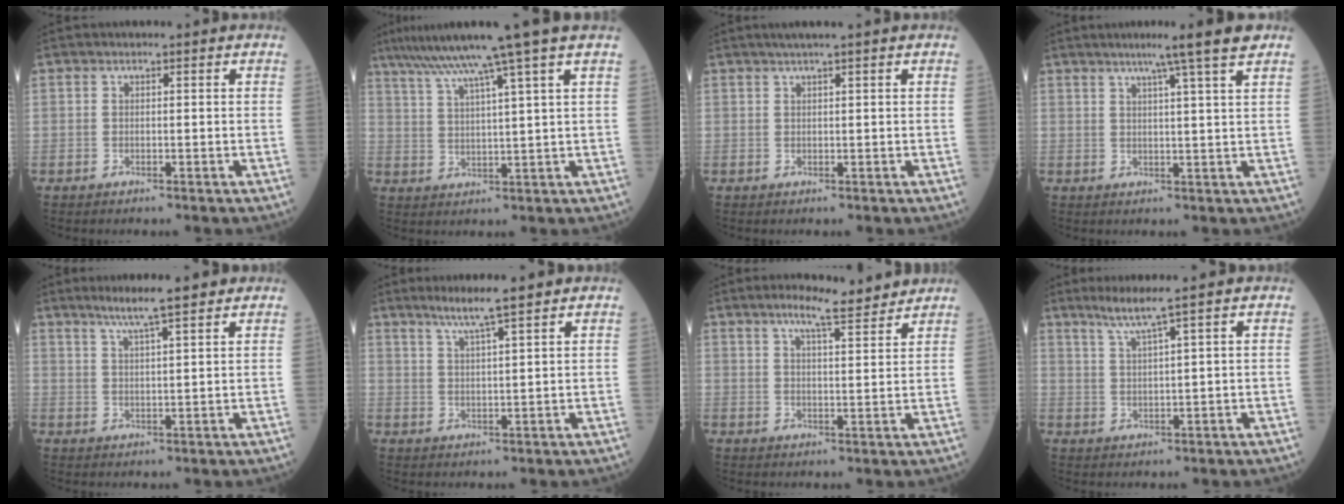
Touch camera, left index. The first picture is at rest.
{"total": 12.1, "force": [9.0, -2.9, 7.6], "torque": [-0.126, 0.003, 0.137]}
{"total": 2.3, "force": [1.6, -0.6, 1.5], "torque": [-0.023, 0.007, 0.032]}
{"total": 7.3, "force": [5.2, -1.5, 4.9], "torque": [-0.071, 0.004, 0.065]}
{"total": 6.9, "force": [5.3, -0.1, 4.4], "torque": [-0.073, 0.010, 0.089]}
{"total": 5.5, "force": [4.1, -0.8, 3.5], "torque": [-0.067, 0.000, 0.076]}
{"total": 6.9, "force": [5.9, 0.6, 3.5], "torque": [-0.058, 0.008, 0.086]}
{"total": 4.1, "force": [2.8, -1.5, 2.6], "torque": [-0.055, -0.008, 0.060]}